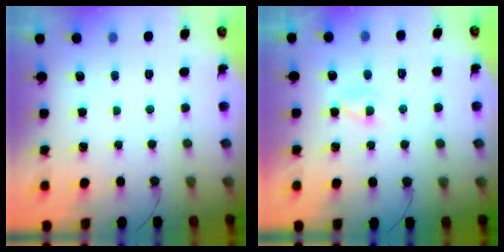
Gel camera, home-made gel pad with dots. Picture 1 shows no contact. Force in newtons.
{"total": 1.3, "press": 1.1, "slide": 0.8}